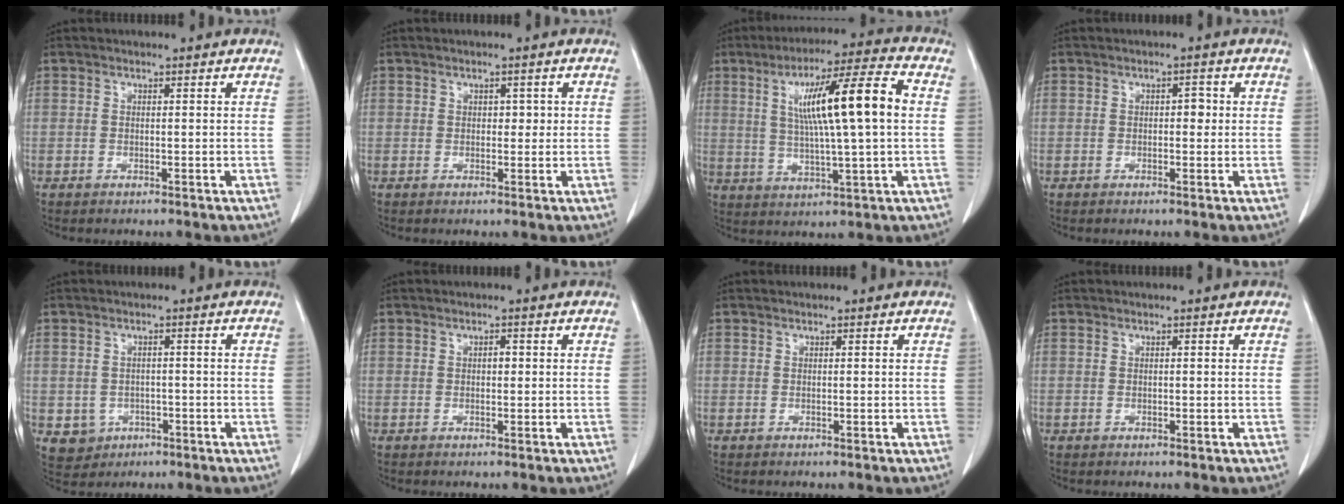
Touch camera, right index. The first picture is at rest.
{"total": 2.5, "force": [0.4, 1.6, 1.9], "torque": [-0.038, 0.011, 0.010]}
{"total": 15.2, "force": [2.6, 1.0, 15.0], "torque": [-0.252, 0.019, 0.044]}
{"total": 2.2, "force": [0.1, 1.2, 1.8], "torque": [-0.029, 0.015, 0.002]}
{"total": 5.4, "force": [-1.8, 4.8, 1.4], "torque": [-0.022, 0.007, -0.014]}
{"total": 1.6, "force": [0.1, 0.9, 1.3], "torque": [-0.024, 0.003, 0.002]}
{"total": 0.0}
{"total": 0.0}